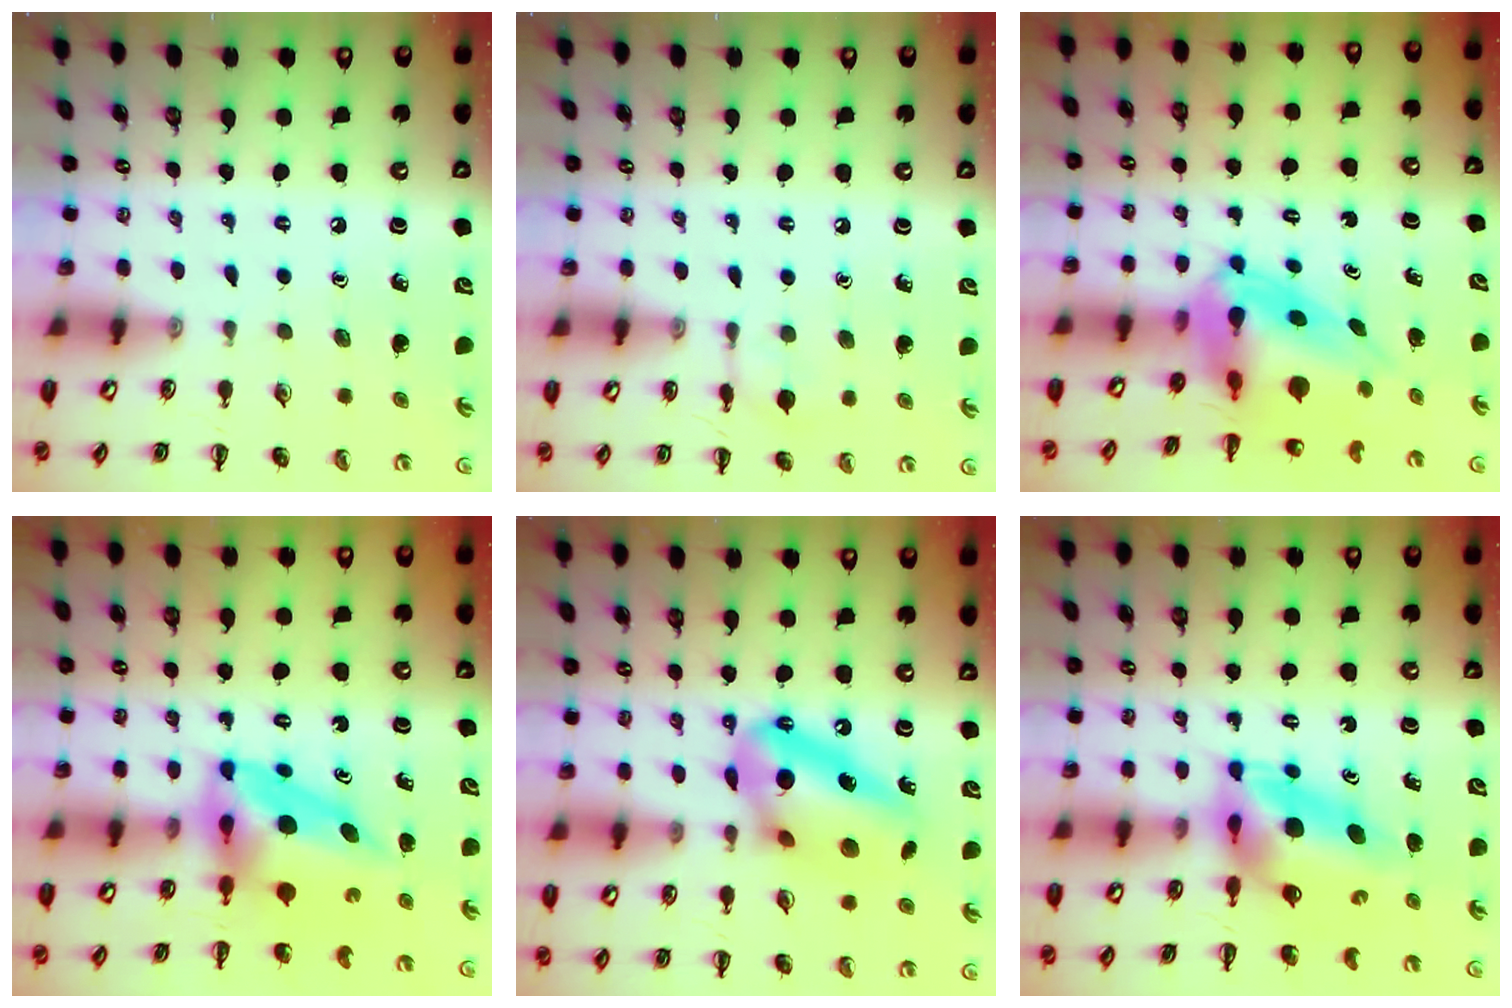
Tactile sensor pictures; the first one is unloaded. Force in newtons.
{"total": 6.5, "press": 6.1, "slide": 2.2}
{"total": 8.2, "press": 7.8, "slide": 2.4}
{"total": 6.1, "press": 5.9, "slide": 1.3}
{"total": 15.0, "press": 14.9, "slide": 0.3}
{"total": 6.8, "press": 6.5, "slide": 1.9}